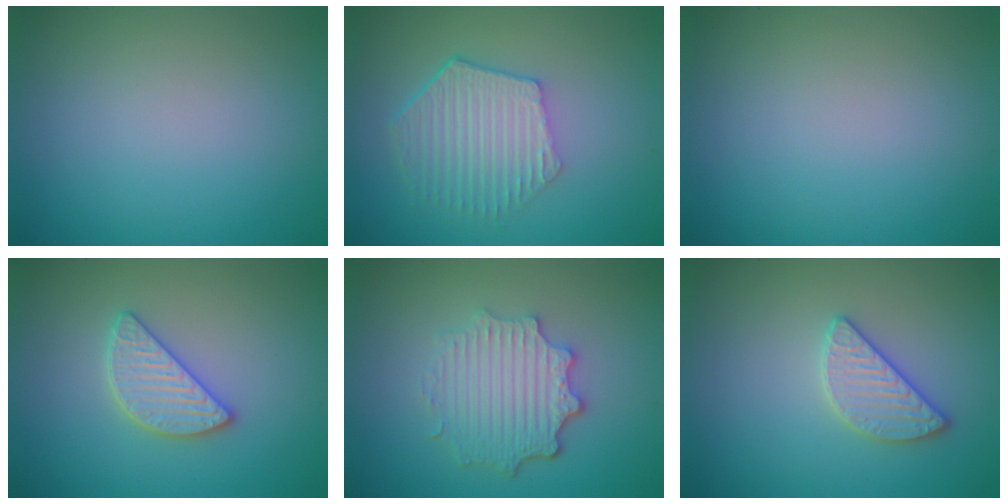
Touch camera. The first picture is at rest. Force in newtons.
{"total": 5.6, "press": 4.1, "slide": 3.7}
{"total": 0.0}
{"total": 2.9, "press": 2.9, "slide": 0.3}
{"total": 4.6, "press": 3.6, "slide": 2.8}
{"total": 2.6, "press": 2.6, "slide": 0.4}